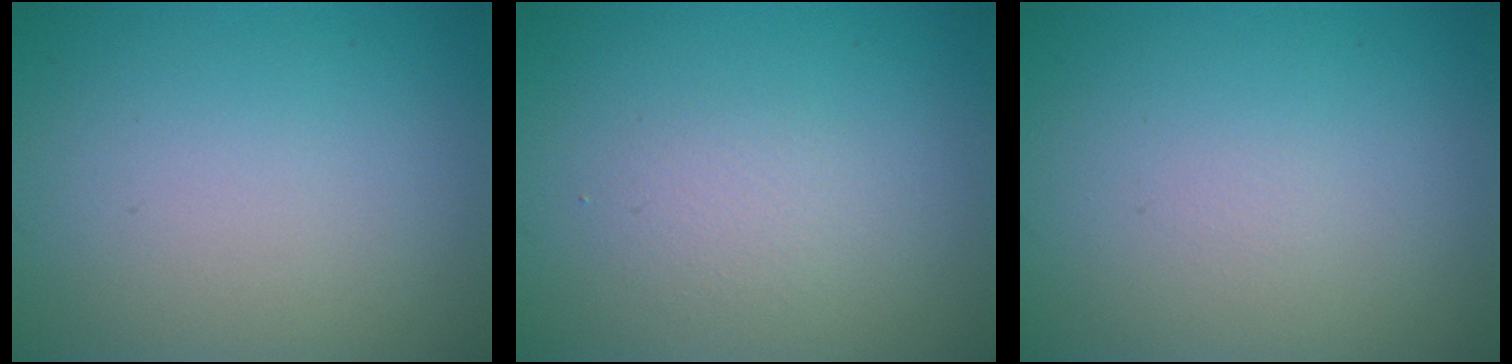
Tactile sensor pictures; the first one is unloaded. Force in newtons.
{"total": 1.3, "press": 1.3, "slide": 0.1}
{"total": 0.0}